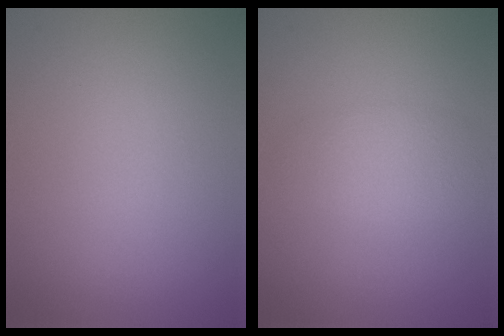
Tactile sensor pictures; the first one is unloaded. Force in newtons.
{"total": 2.4, "press": 2.4, "slide": 0.1}